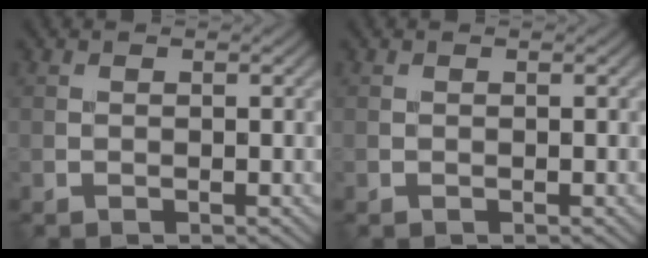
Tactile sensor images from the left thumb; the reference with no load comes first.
{"total": 0.0}